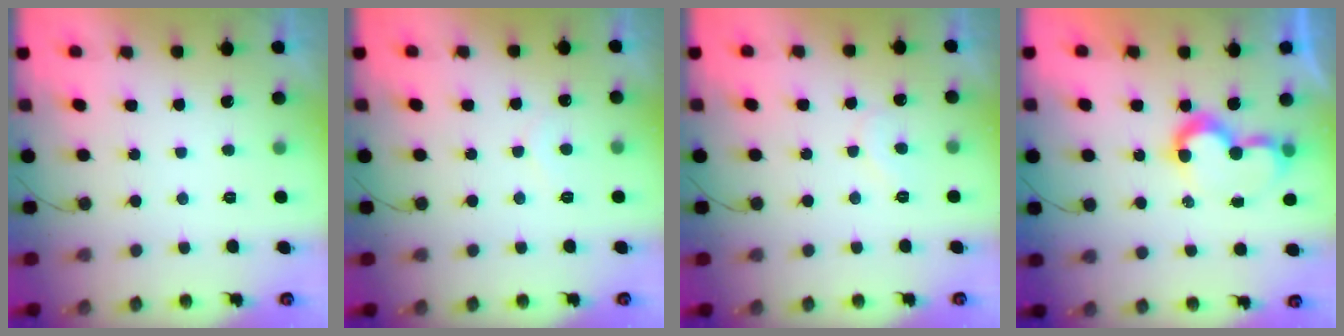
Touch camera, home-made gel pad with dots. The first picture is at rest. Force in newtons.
{"total": 3.9, "press": 3.9, "slide": 0.2}
{"total": 5.4, "press": 5.4, "slide": 0.5}
{"total": 7.7, "press": 7.7, "slide": 0.7}